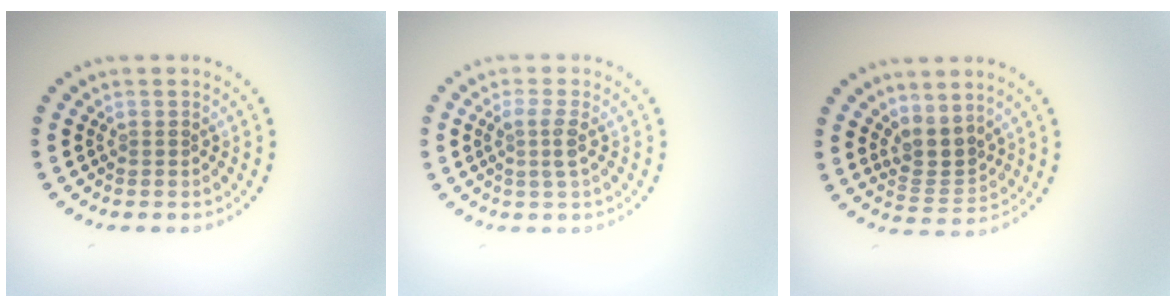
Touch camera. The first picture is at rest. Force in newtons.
{"total": 1.8, "press": 1.4, "slide": 1.0}
{"total": 2.8, "press": 2.1, "slide": 1.9}